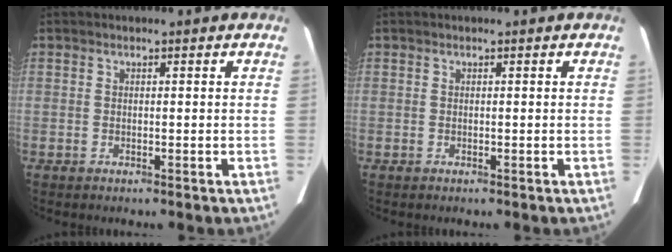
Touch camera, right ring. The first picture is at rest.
{"total": 0.0}